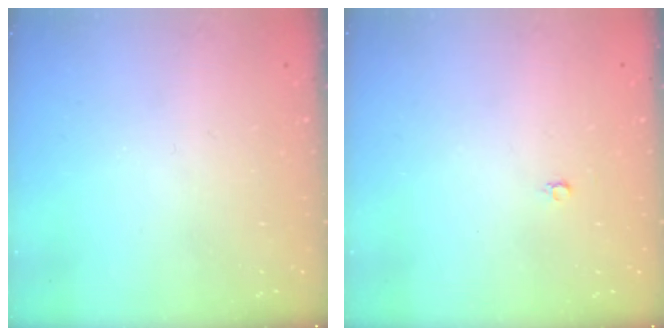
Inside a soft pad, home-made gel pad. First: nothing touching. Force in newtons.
{"total": 2.2, "press": 2.2, "slide": 0.2}